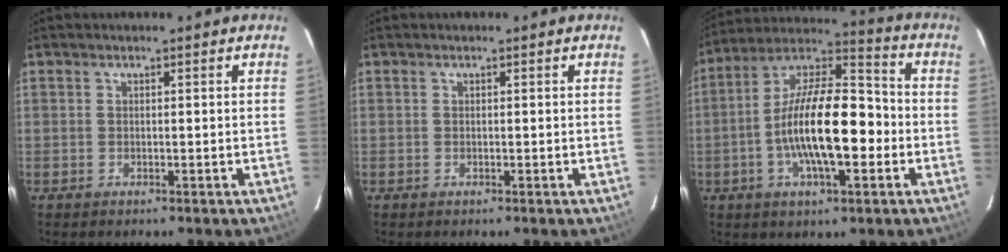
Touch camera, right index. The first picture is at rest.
{"total": 0.0}
{"total": 17.8, "force": [-3.7, 6.4, 16.2], "torque": [-0.292, 0.008, -0.073]}